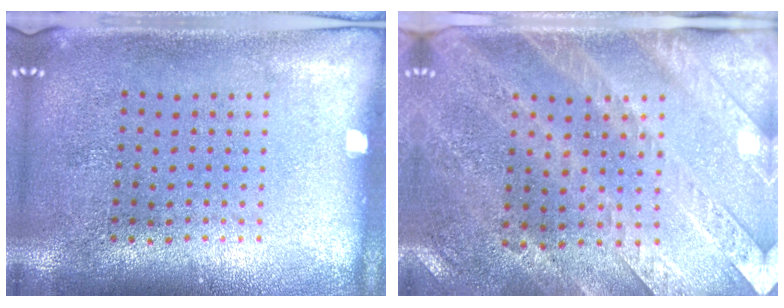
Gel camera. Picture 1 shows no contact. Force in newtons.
{"total": 3.0, "press": 2.6, "slide": 1.4}